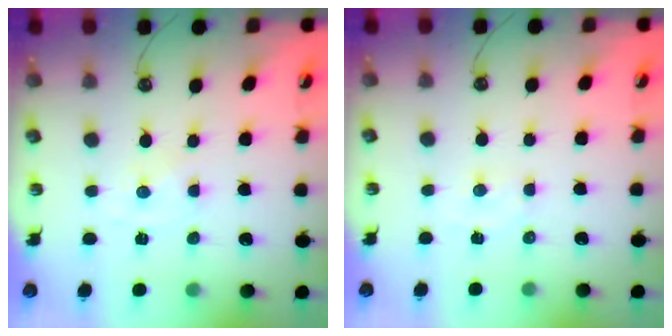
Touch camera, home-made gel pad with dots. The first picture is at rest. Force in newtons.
{"total": 4.2, "press": 4.1, "slide": 0.5}